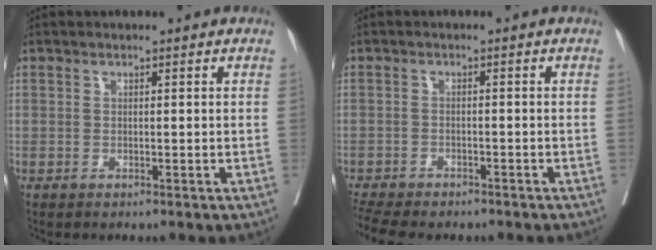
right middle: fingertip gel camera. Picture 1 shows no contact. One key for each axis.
{"total": 9.3, "fx": -7.8, "fy": 2.9, "fz": 4.2, "tx": -0.079, "ty": -0.001, "tz": -0.114}